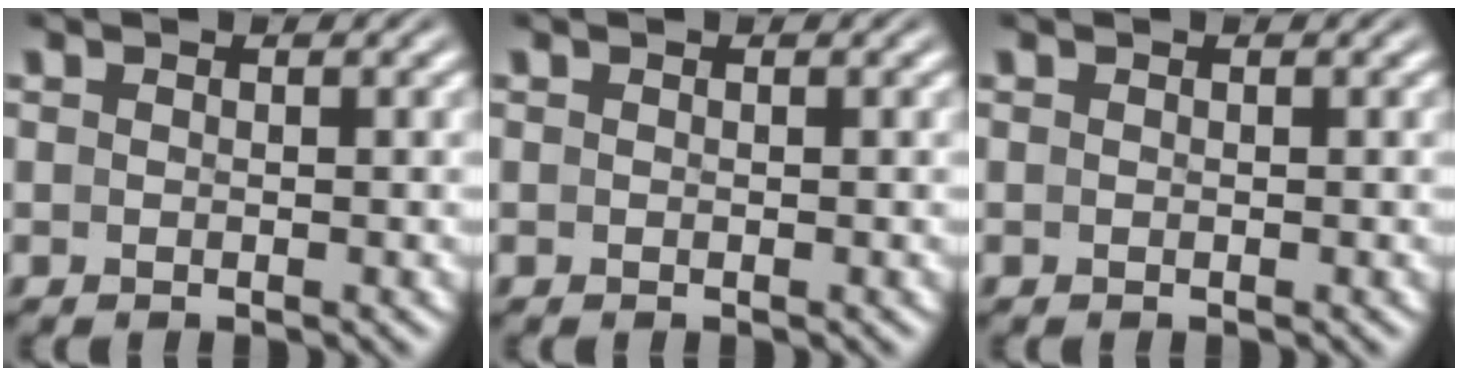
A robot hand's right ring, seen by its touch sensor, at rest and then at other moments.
{"total": 0.0}
{"total": 0.0}